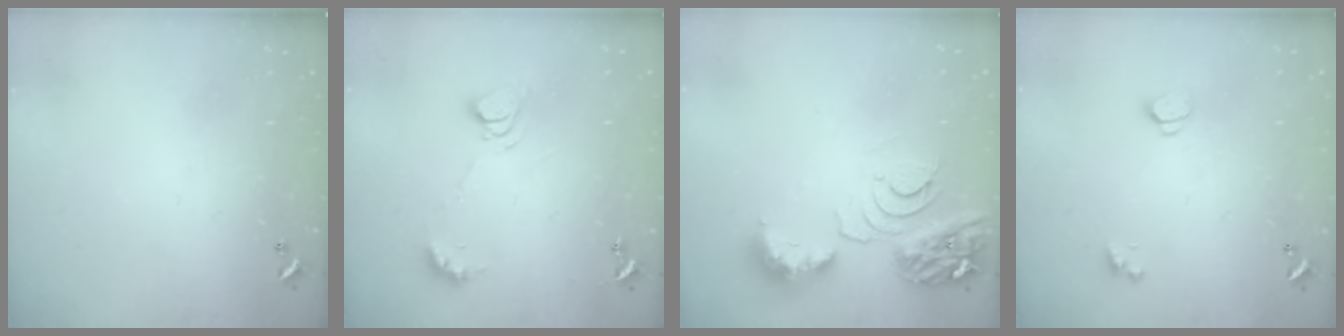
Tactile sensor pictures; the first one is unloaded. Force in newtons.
{"total": 7.8, "press": 7.7, "slide": 0.9}
{"total": 10.1, "press": 10.0, "slide": 1.2}
{"total": 1.6, "press": 1.5, "slide": 0.4}